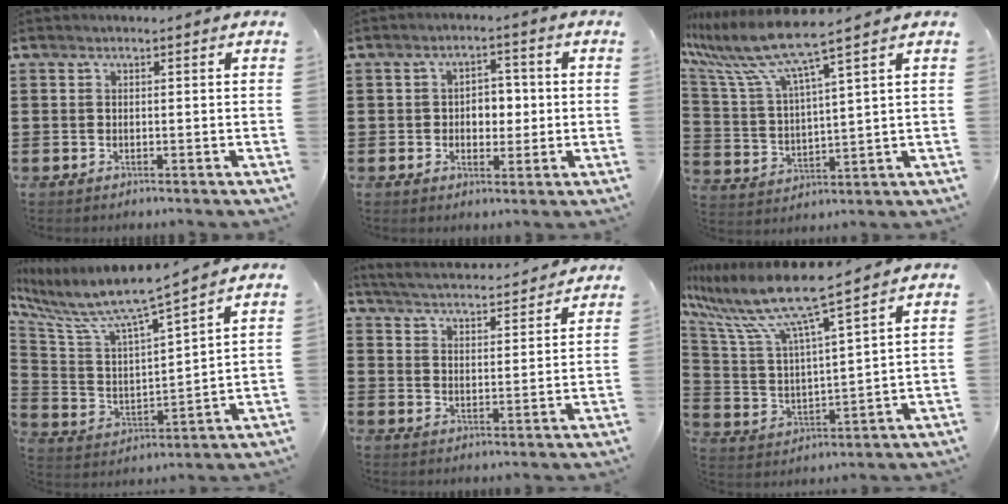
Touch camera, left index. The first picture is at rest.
{"total": 4.3, "force": [-0.2, 3.0, 3.0], "torque": [-0.052, 0.005, -0.012]}
{"total": 8.7, "force": [7.1, -0.1, 5.1], "torque": [-0.130, -0.041, 0.118]}
{"total": 7.9, "force": [6.8, 0.7, 4.1], "torque": [-0.112, -0.051, 0.109]}
{"total": 4.0, "force": [4.0, -0.3, 0.5], "torque": [-0.034, -0.034, 0.063]}
{"total": 9.4, "force": [7.7, 0.0, 5.4], "torque": [-0.147, -0.055, 0.123]}